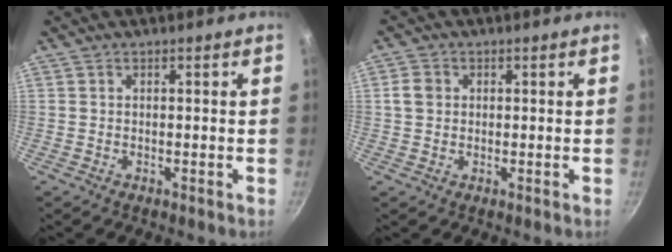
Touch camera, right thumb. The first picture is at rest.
{"total": 2.9, "force": [0.4, 2.5, 1.5], "torque": [-0.017, 0.006, 0.003]}